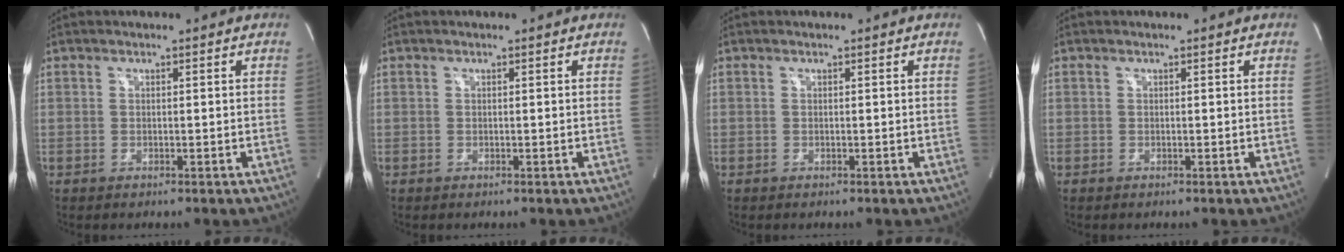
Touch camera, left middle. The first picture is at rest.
{"total": 0.0}
{"total": 0.0}
{"total": 0.0}